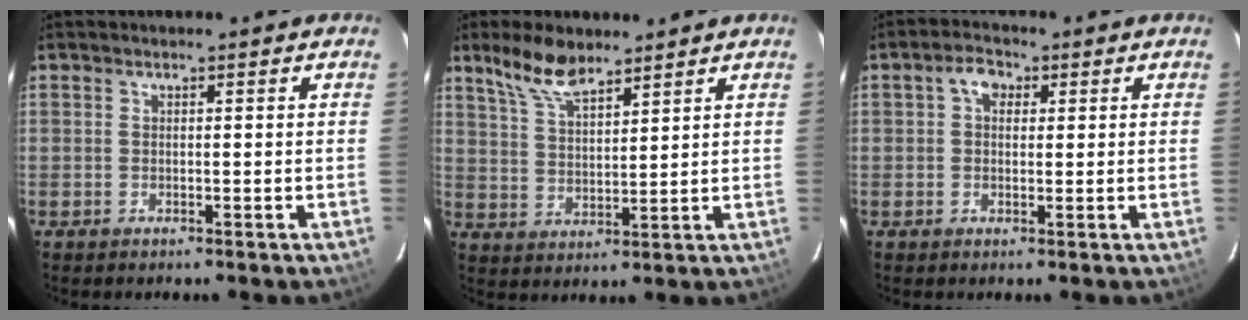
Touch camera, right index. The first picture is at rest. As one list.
[{"total": 8.2, "force": [6.3, 2.8, 4.3], "torque": [-0.084, 0.011, 0.127]}, {"total": 3.5, "force": [0.9, 2.7, 2.0], "torque": [-0.033, 0.016, 0.014]}]